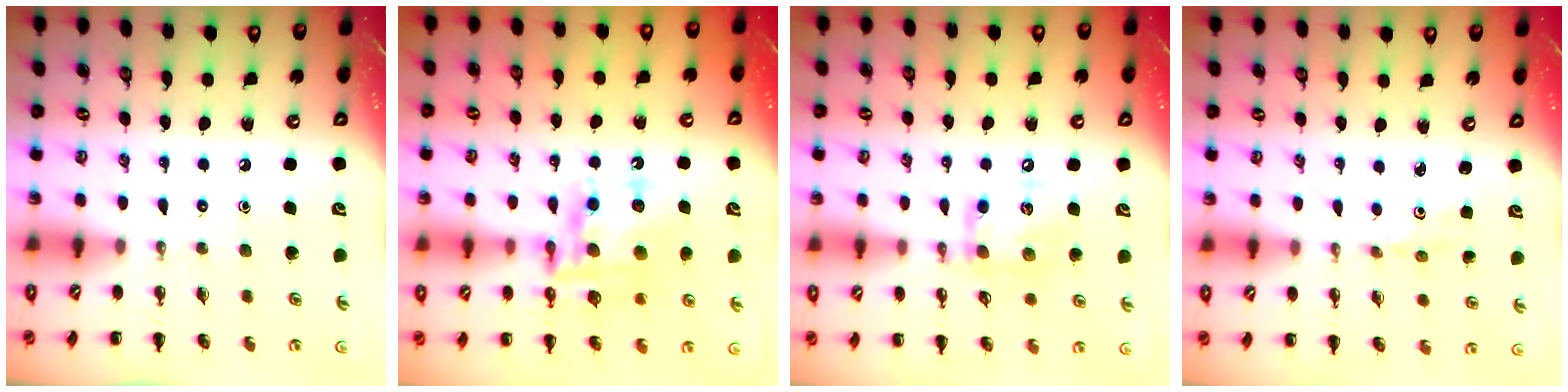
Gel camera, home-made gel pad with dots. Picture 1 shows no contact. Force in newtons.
{"total": 15.4, "press": 15.1, "slide": 3.3}
{"total": 12.3, "press": 12.2, "slide": 1.9}
{"total": 0.9, "press": 0.9, "slide": 0.3}